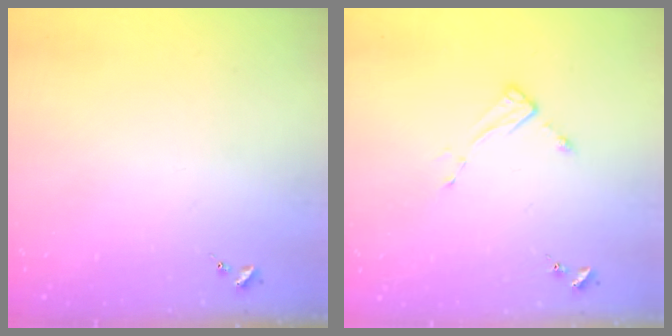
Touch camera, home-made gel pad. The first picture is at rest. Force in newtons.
{"total": 3.9, "press": 3.9, "slide": 0.2}